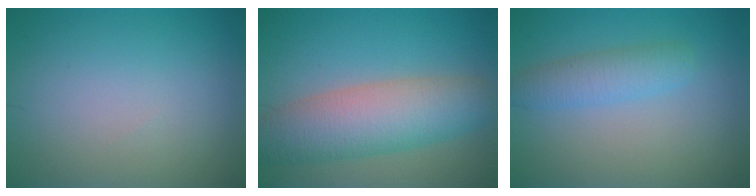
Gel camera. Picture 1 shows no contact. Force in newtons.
{"total": 7.6, "press": 7.6, "slide": 0.5}
{"total": 2.8, "press": 2.8, "slide": 0.1}